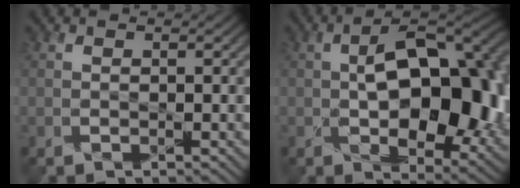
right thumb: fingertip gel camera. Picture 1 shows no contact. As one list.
[{"total": 15.8, "force": [0.1, 9.0, 12.9], "torque": [-0.183, -0.016, 0.020]}]